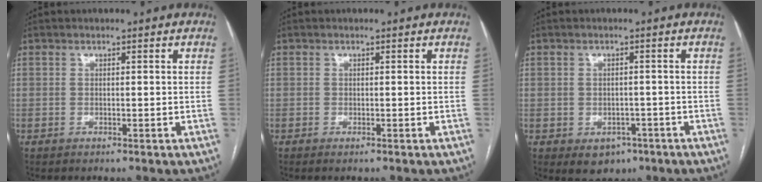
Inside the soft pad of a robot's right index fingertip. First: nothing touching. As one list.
[{"total": 0.6, "force": [-0.3, 0.1, 0.5], "torque": [-0.006, -0.002, -0.005]}, {"total": 4.4, "force": [-2.1, 3.4, 1.9], "torque": [-0.016, 0.004, -0.014]}]